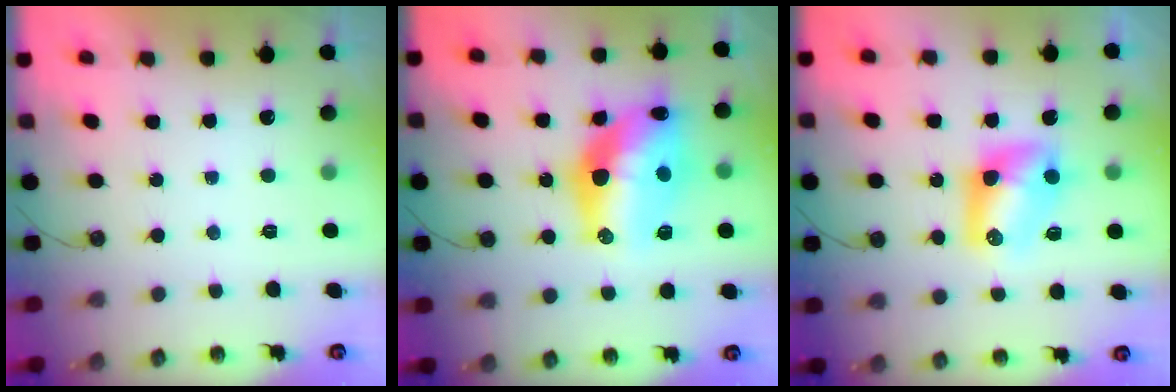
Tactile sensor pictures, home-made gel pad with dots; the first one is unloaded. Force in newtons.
{"total": 19.0, "press": 18.5, "slide": 4.7}
{"total": 9.3, "press": 9.3, "slide": 0.6}